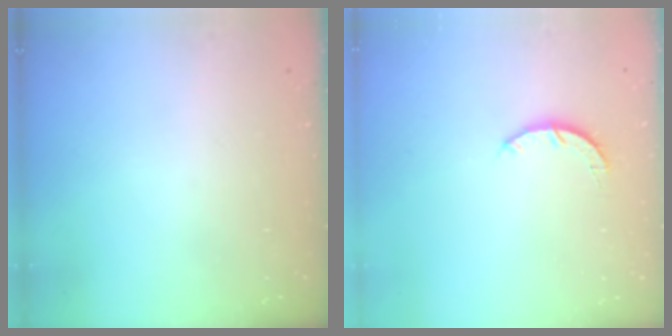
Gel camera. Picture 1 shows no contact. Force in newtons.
{"total": 3.2, "press": 3.2, "slide": 0.4}